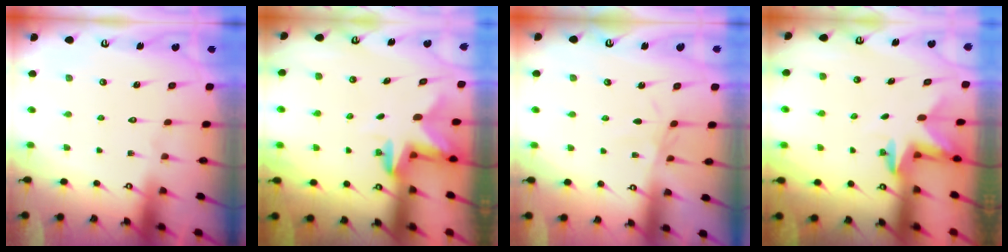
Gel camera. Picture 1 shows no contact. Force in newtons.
{"total": 2.5, "press": 2.4, "slide": 0.4}
{"total": 2.2, "press": 2.2, "slide": 0.3}
{"total": 2.4, "press": 2.3, "slide": 0.4}